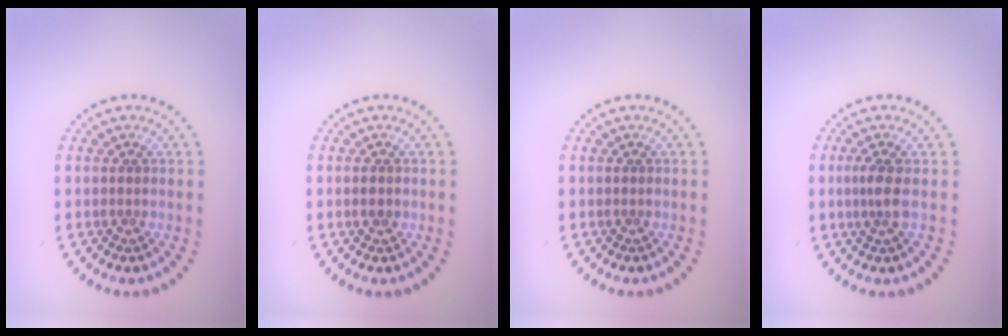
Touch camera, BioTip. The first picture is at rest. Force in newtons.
{"total": 1.1, "press": 1.1, "slide": 0.1}
{"total": 0.0}
{"total": 1.7, "press": 1.4, "slide": 1.1}